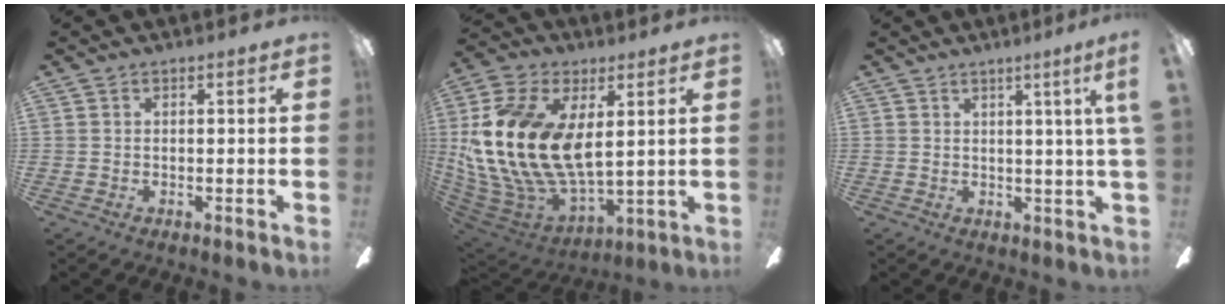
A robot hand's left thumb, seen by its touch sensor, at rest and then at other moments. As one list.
[{"total": 22.7, "force": [4.8, 12.8, 18.1], "torque": [-0.415, -0.027, 0.091]}, {"total": 4.2, "force": [1.7, -0.5, 3.8], "torque": [-0.057, -0.012, 0.023]}]